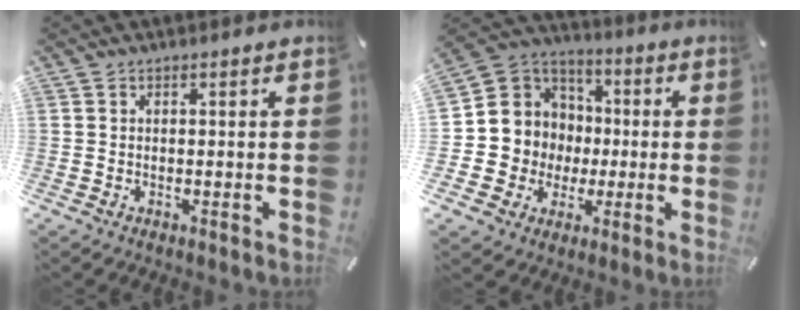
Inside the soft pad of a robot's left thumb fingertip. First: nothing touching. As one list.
[{"total": 11.7, "force": [-0.9, 11.7, 0.3], "torque": [-0.010, -0.010, 0.000]}]